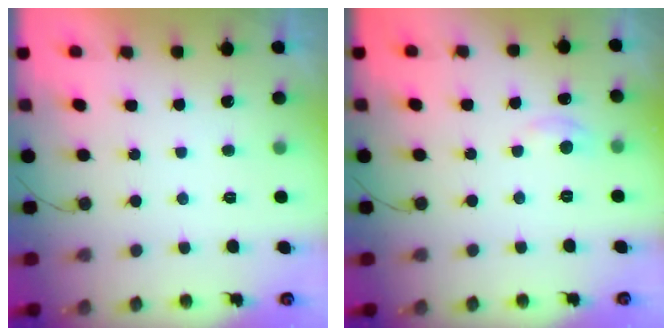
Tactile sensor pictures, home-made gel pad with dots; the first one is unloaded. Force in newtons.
{"total": 3.5, "press": 3.5, "slide": 0.5}